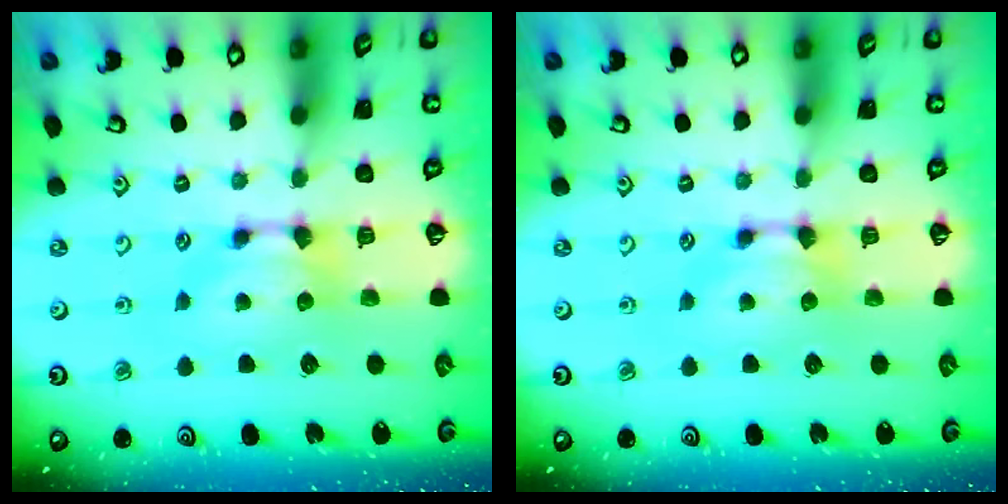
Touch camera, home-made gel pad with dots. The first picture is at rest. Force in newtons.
{"total": 0.0}